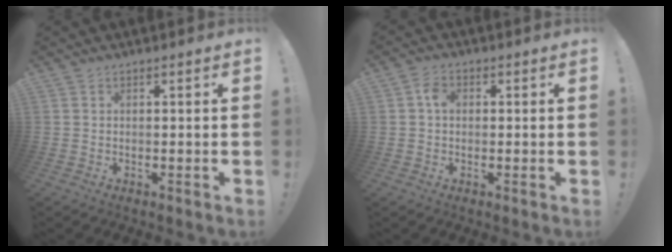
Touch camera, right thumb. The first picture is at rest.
{"total": 3.5, "force": [0.3, 2.4, 2.5], "torque": [-0.041, 0.007, 0.004]}